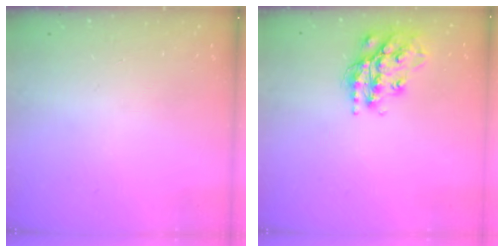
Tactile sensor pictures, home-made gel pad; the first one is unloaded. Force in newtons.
{"total": 17.4, "press": 17.4, "slide": 1.4}